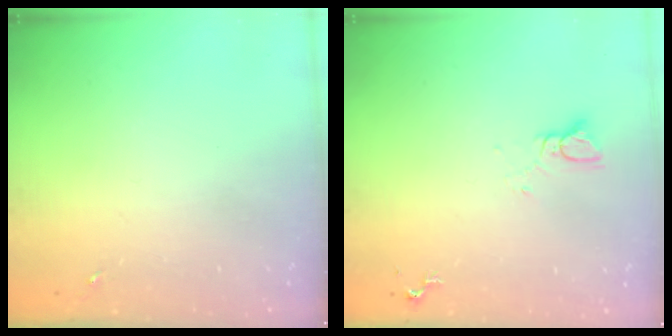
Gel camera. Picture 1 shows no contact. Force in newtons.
{"total": 3.2, "press": 3.2, "slide": 0.2}